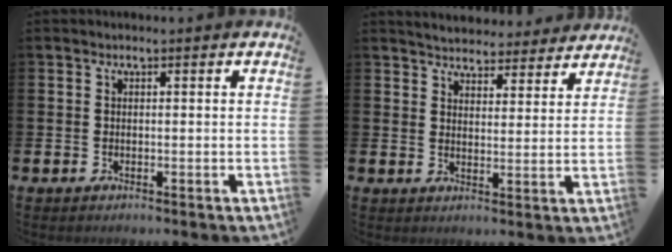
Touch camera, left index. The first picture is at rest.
{"total": 4.7, "force": [4.6, 0.9, -0.1], "torque": [-0.013, -0.033, 0.080]}